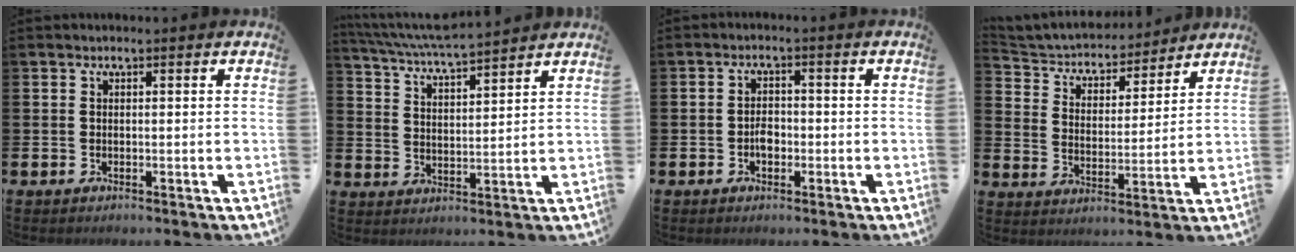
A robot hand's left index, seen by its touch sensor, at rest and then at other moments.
{"total": 6.2, "force": [6.0, 0.2, 1.6], "torque": [-0.053, -0.036, 0.107]}
{"total": 2.3, "force": [-0.6, 1.6, 1.6], "torque": [-0.016, -0.001, -0.015]}
{"total": 4.8, "force": [4.5, 1.9, 0.3], "torque": [-0.036, -0.039, 0.071]}